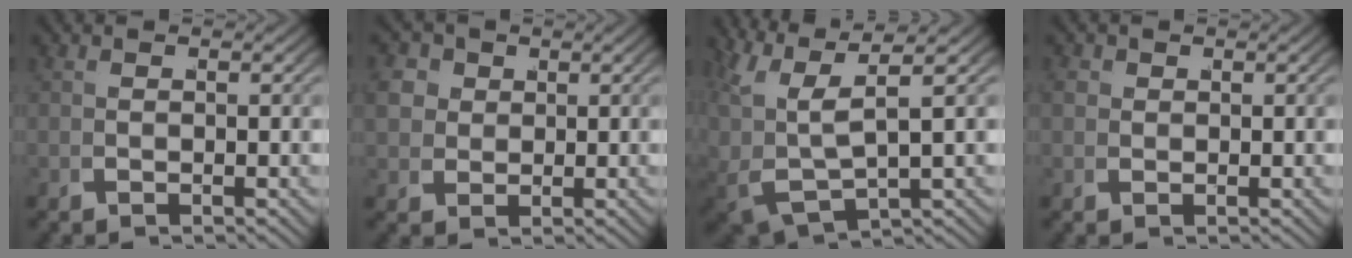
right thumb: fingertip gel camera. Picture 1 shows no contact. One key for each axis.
{"total": 6.7, "fx": 1.3, "fy": 5.7, "fz": 3.3, "tx": -0.074, "ty": -0.012, "tz": 0.026}
{"total": 9.4, "fx": 2.2, "fy": 6.2, "fz": 6.7, "tx": -0.159, "ty": -0.022, "tz": 0.049}
{"total": 2.5, "fx": 0.6, "fy": 2.1, "fz": 1.2, "tx": -0.027, "ty": -0.002, "tz": 0.013}